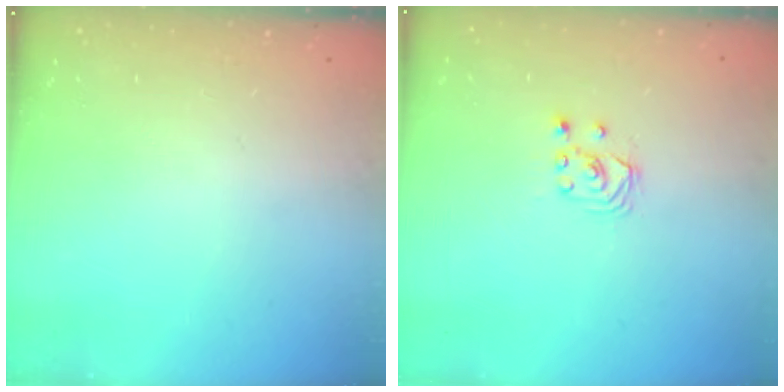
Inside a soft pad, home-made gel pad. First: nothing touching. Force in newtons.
{"total": 2.6, "press": 2.6, "slide": 0.3}